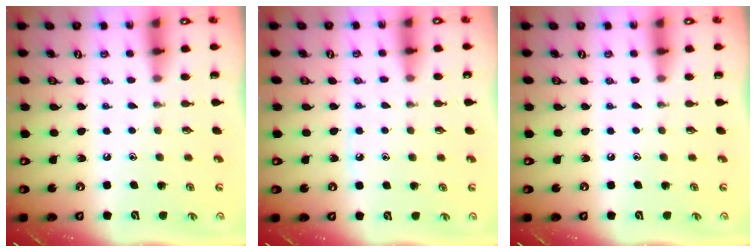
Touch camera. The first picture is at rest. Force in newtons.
{"total": 4.5, "press": 4.5, "slide": 0.6}
{"total": 0.0}